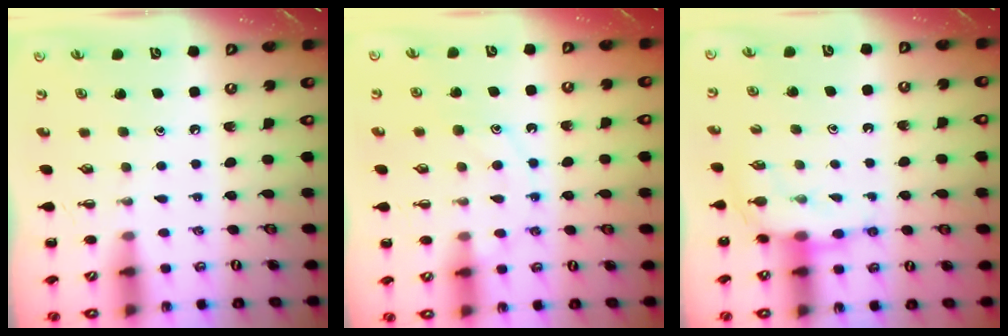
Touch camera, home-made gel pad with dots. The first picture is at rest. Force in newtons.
{"total": 10.3, "press": 10.3, "slide": 0.8}
{"total": 7.7, "press": 7.7, "slide": 0.8}